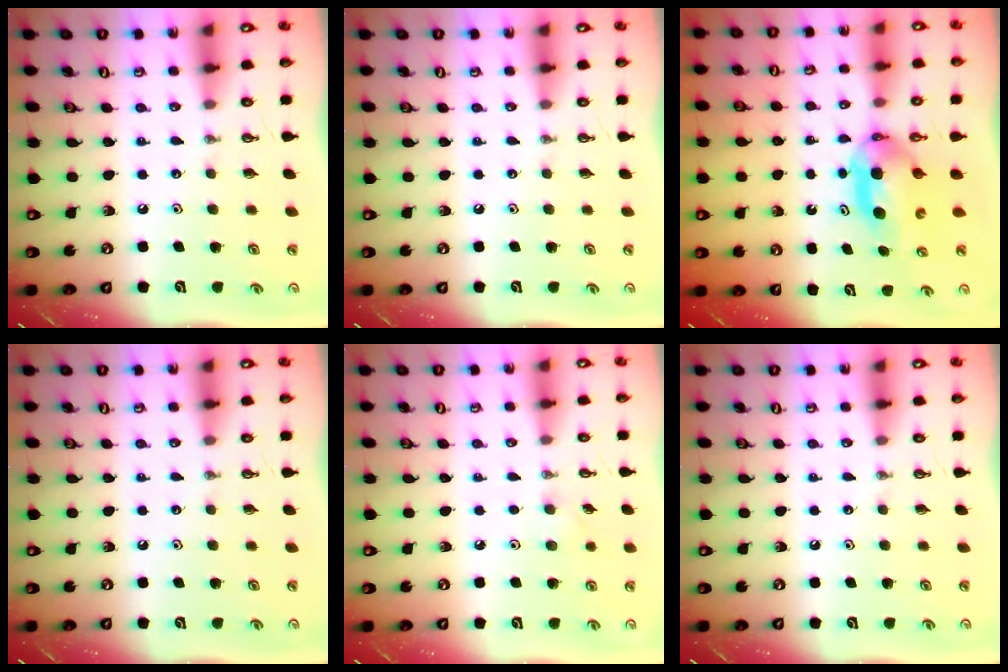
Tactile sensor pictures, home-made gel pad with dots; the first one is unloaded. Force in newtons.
{"total": 0.0}
{"total": 6.7, "press": 5.5, "slide": 3.8}
{"total": 0.0}
{"total": 4.6, "press": 4.4, "slide": 1.2}
{"total": 0.0}